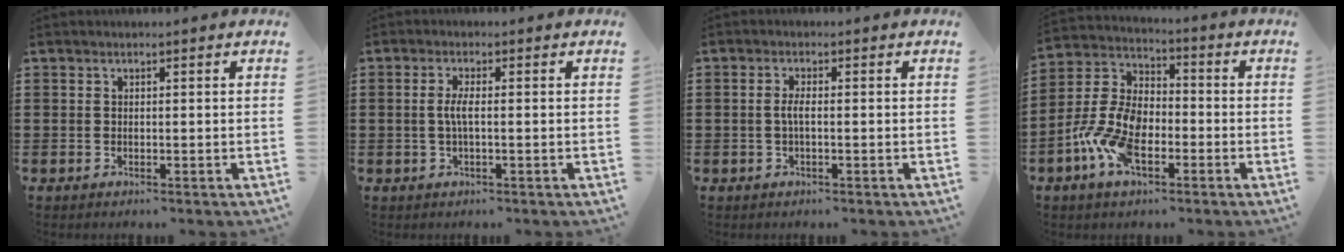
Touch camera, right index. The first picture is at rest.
{"total": 2.7, "force": [-0.3, 0.4, 2.6], "torque": [-0.057, -0.004, -0.009]}
{"total": 2.1, "force": [-0.3, 0.4, 2.0], "torque": [-0.046, -0.003, -0.009]}
{"total": 10.2, "force": [-4.1, 5.6, 7.5], "torque": [-0.197, -0.008, -0.083]}